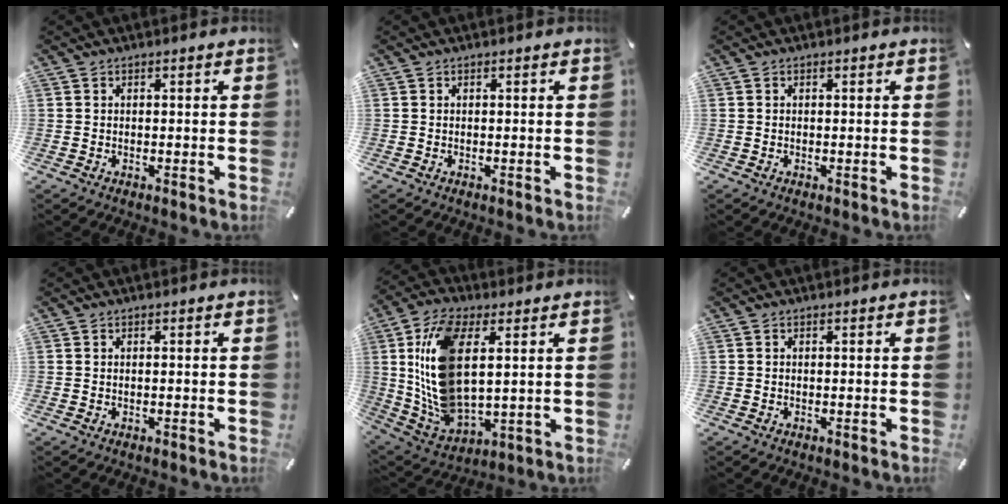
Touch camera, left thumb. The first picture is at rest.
{"total": 0.0}
{"total": 0.0}
{"total": 0.0}
{"total": 16.4, "force": [4.3, 9.1, 12.9], "torque": [-0.304, -0.010, 0.080]}
{"total": 0.0}